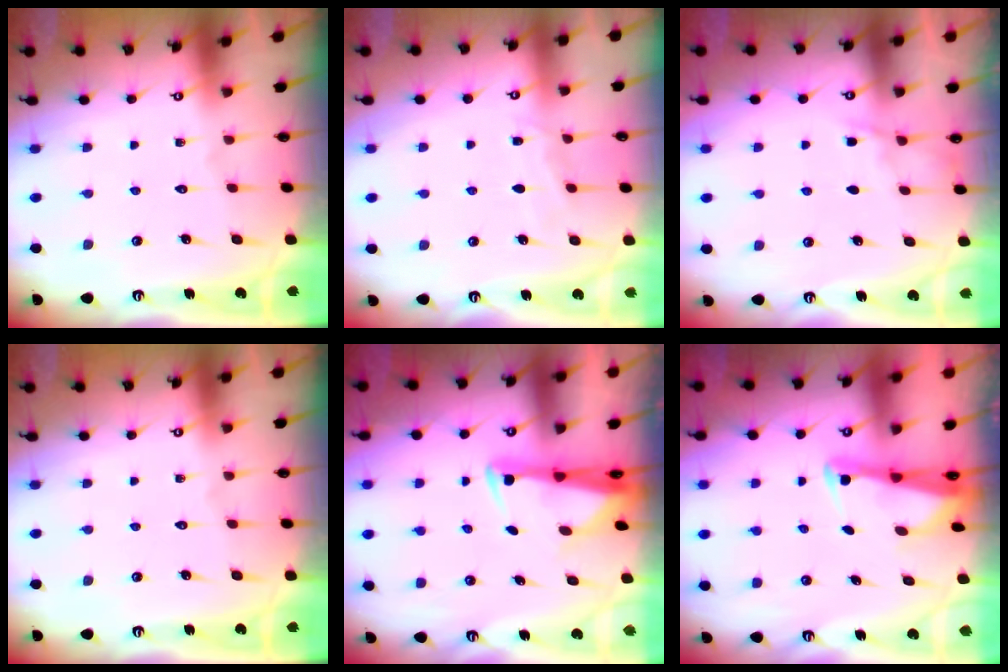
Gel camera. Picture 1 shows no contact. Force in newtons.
{"total": 5.3, "press": 5.3, "slide": 0.6}
{"total": 3.9, "press": 3.8, "slide": 0.5}
{"total": 0.0}
{"total": 2.8, "press": 2.6, "slide": 1.0}
{"total": 2.5, "press": 2.5, "slide": 0.5}